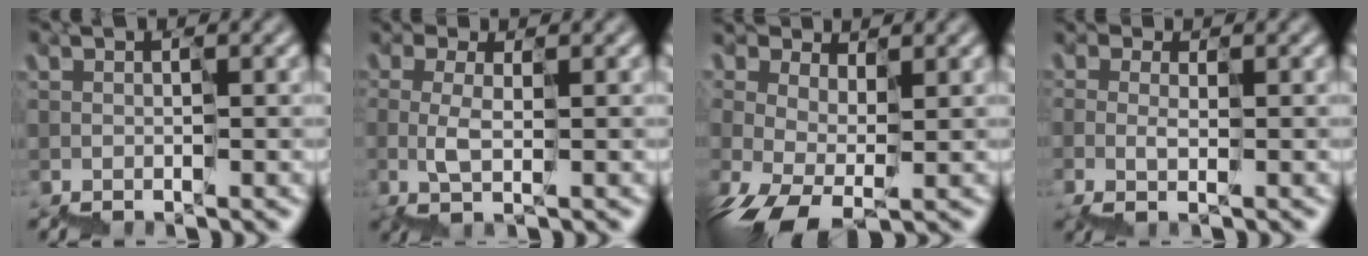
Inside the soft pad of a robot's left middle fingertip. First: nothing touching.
{"total": 1.2, "force": [0.3, 0.5, 1.1], "torque": [-0.031, 0.006, 0.010]}
{"total": 3.3, "force": [-0.9, 2.1, 2.4], "torque": [-0.072, -0.009, -0.005]}
{"total": 0.6, "force": [0.0, 0.4, 0.5], "torque": [-0.013, 0.001, 0.004]}